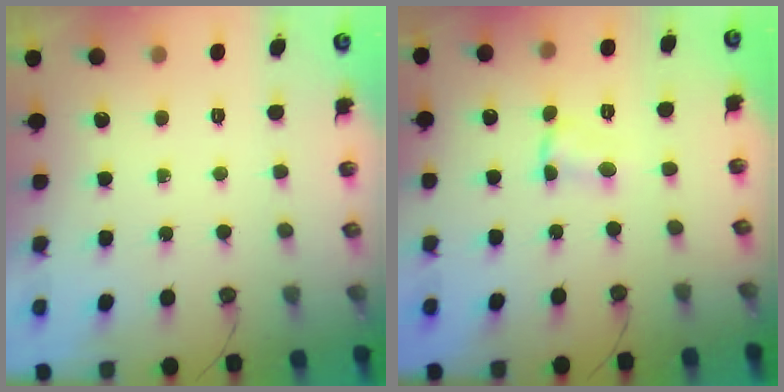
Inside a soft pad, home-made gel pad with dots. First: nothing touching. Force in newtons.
{"total": 2.5, "press": 2.5, "slide": 0.1}